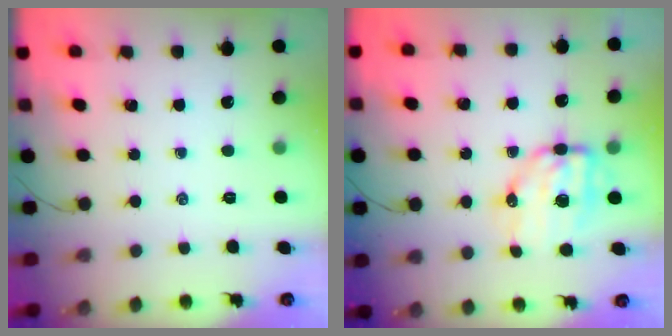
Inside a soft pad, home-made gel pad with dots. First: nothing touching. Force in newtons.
{"total": 7.9, "press": 7.7, "slide": 1.7}